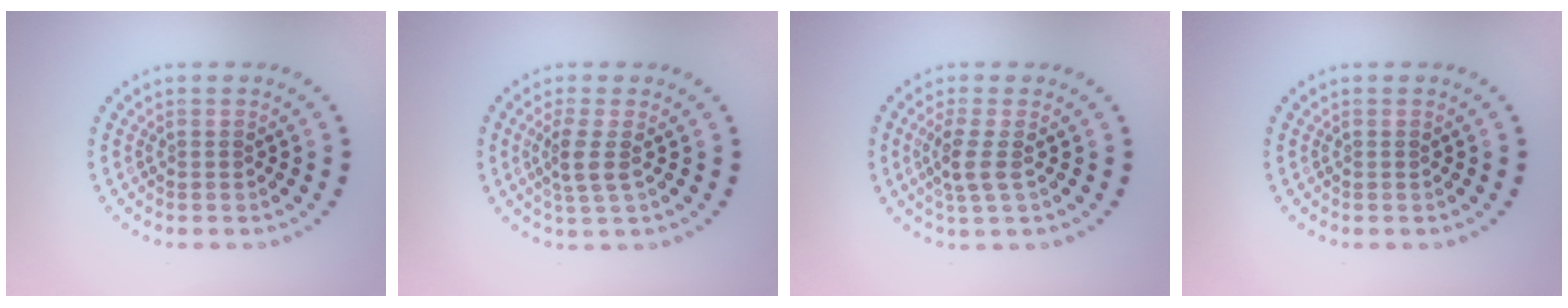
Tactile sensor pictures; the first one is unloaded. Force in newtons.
{"total": 2.4, "press": 1.9, "slide": 1.5}
{"total": 2.4, "press": 2.0, "slide": 1.4}
{"total": 0.0}